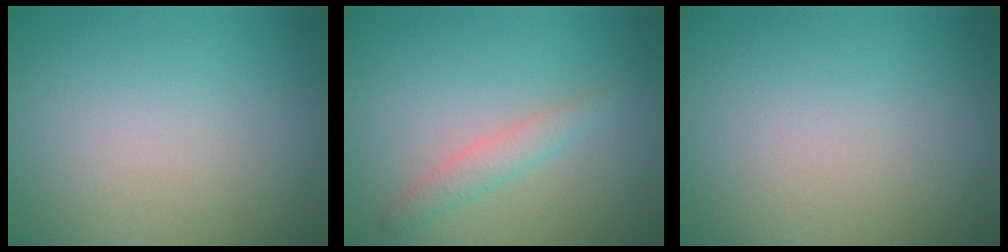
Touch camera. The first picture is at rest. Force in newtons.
{"total": 1.6, "press": 1.6, "slide": 0.0}
{"total": 0.0}